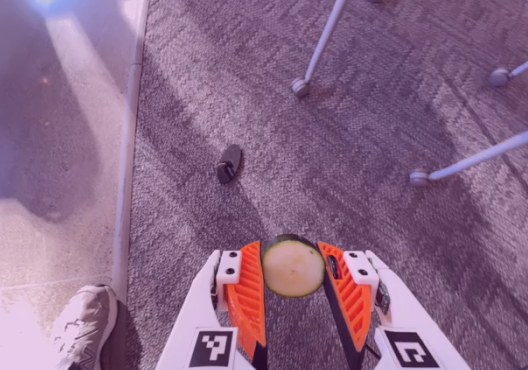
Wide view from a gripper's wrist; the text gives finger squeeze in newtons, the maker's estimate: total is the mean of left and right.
{"total": 8.3, "left": 7.8, "right": 8.8}